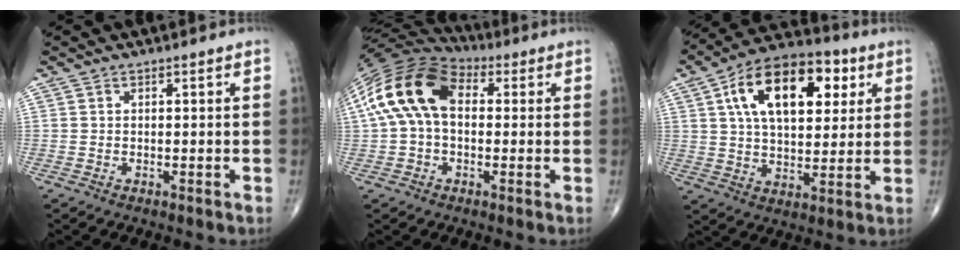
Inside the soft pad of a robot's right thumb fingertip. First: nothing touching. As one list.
[{"total": 15.6, "force": [2.4, 9.9, 11.8], "torque": [-0.232, 0.044, 0.033]}, {"total": 19.6, "force": [6.6, 10.8, 15.0], "torque": [-0.212, 0.001, 0.102]}]